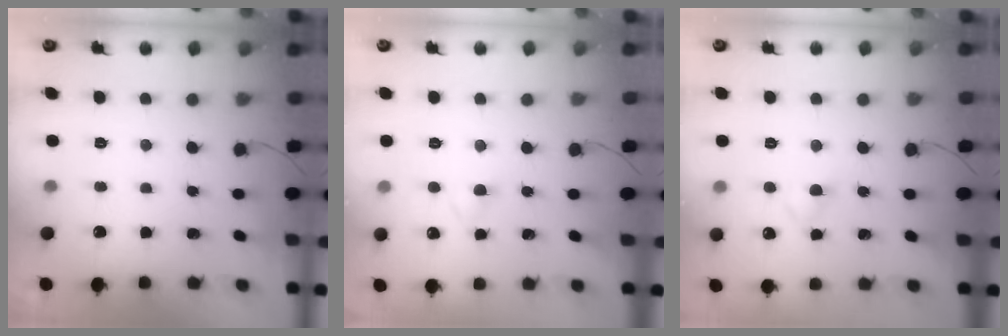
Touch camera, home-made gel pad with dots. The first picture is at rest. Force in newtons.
{"total": 2.4, "press": 2.1, "slide": 1.1}
{"total": 2.5, "press": 2.2, "slide": 1.1}